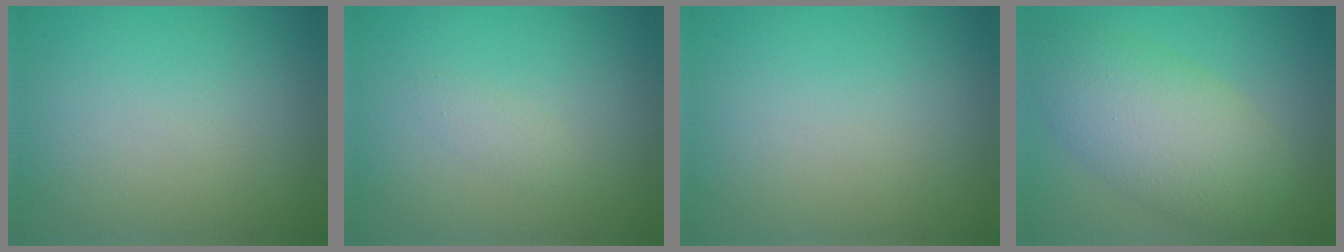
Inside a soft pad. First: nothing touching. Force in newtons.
{"total": 1.0, "press": 1.0, "slide": 0.0}
{"total": 0.0}
{"total": 7.0, "press": 7.0, "slide": 0.2}